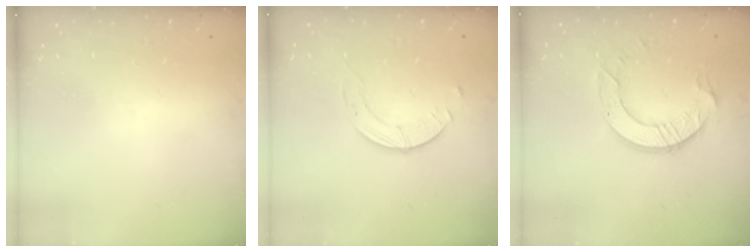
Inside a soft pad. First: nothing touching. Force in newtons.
{"total": 2.3, "press": 2.3, "slide": 0.3}
{"total": 9.7, "press": 9.7, "slide": 0.8}